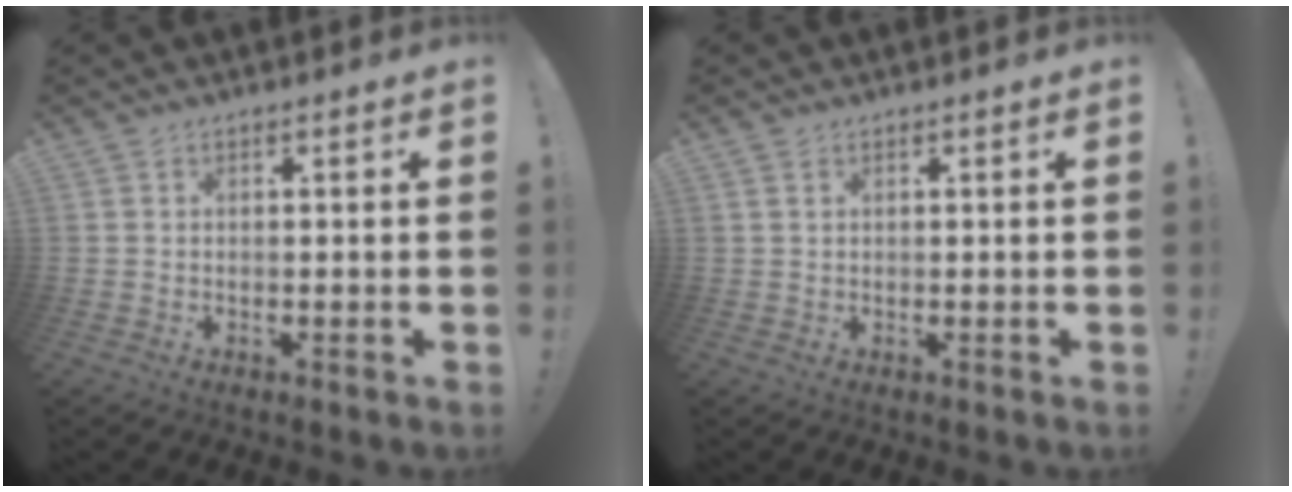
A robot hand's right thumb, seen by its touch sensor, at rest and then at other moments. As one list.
[{"total": 0.9, "force": [0.5, 0.5, 0.5], "torque": [-0.003, -0.001, 0.009]}]